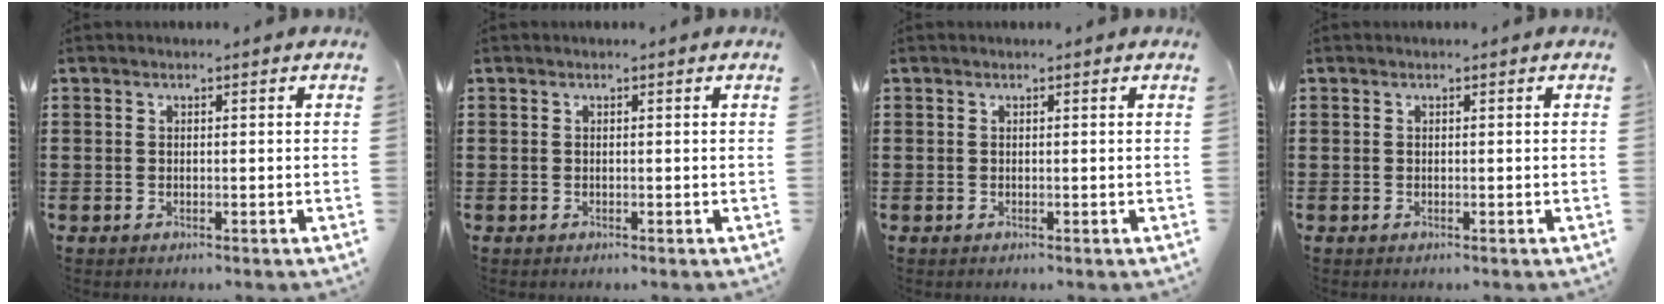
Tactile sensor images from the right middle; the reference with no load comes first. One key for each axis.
{"total": 0.0}
{"total": 0.0}
{"total": 0.0}